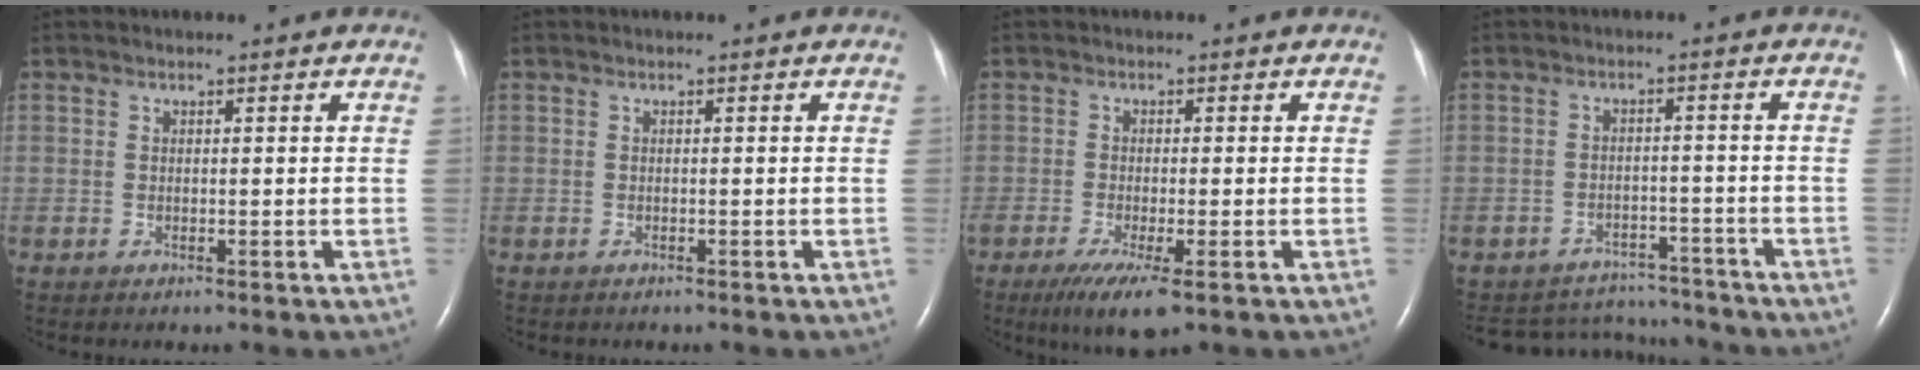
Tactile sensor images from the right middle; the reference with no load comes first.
{"total": 0.0}
{"total": 5.9, "force": [-3.3, 0.8, 4.8], "torque": [-0.088, -0.018, -0.054]}
{"total": 10.6, "force": [-10.2, 2.7, 0.2], "torque": [-0.011, 0.016, -0.138]}